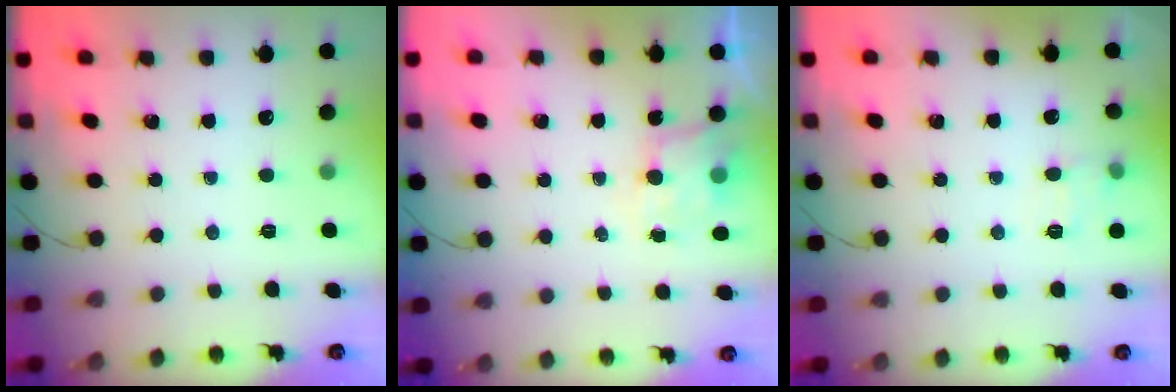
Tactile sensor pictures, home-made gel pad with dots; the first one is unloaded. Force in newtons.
{"total": 5.7, "press": 5.7, "slide": 0.4}
{"total": 5.9, "press": 5.6, "slide": 1.9}